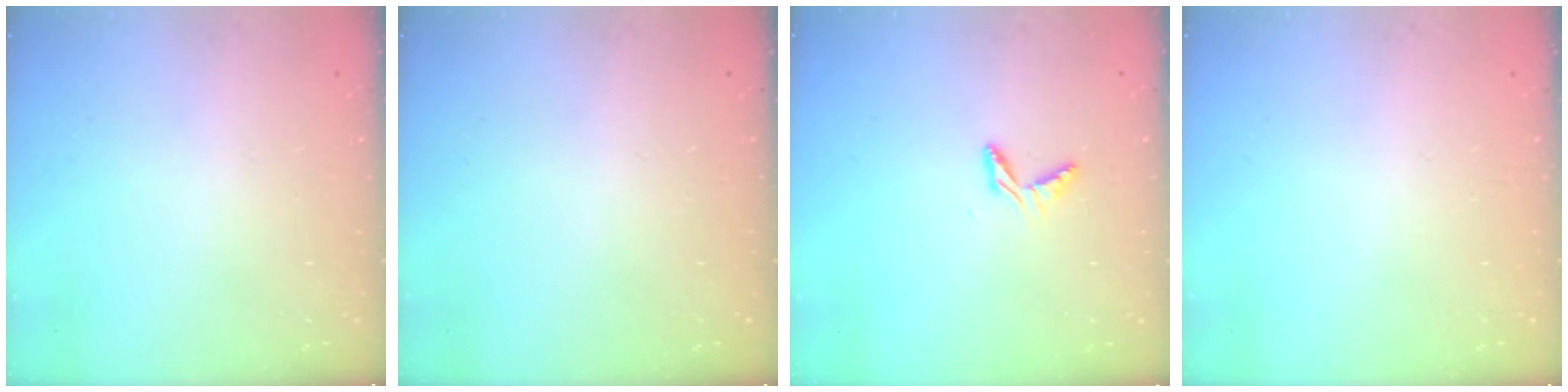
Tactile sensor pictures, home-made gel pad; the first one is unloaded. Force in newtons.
{"total": 0.0}
{"total": 5.1, "press": 5.1, "slide": 0.5}
{"total": 0.0}